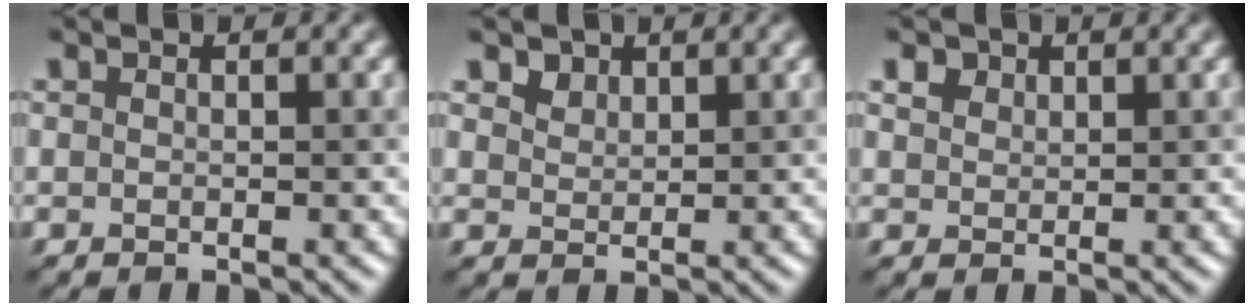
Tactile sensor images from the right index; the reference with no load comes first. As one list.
[{"total": 2.1, "force": [1.8, 1.1, 0.1], "torque": [-0.003, -0.004, 0.037]}, {"total": 2.1, "force": [1.8, 1.1, 0.2], "torque": [-0.004, 0.004, 0.033]}]